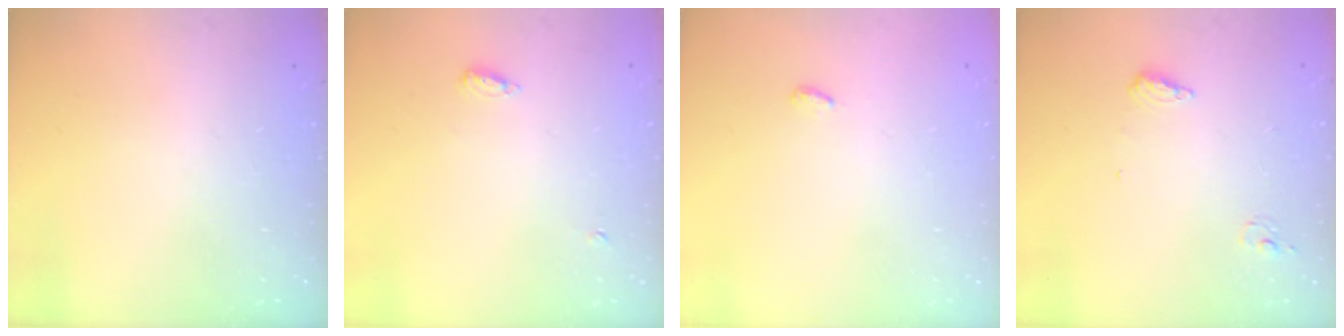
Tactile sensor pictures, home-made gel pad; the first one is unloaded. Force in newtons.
{"total": 8.9, "press": 6.0, "slide": 6.5}
{"total": 3.6, "press": 3.6, "slide": 0.4}
{"total": 6.3, "press": 6.1, "slide": 1.6}